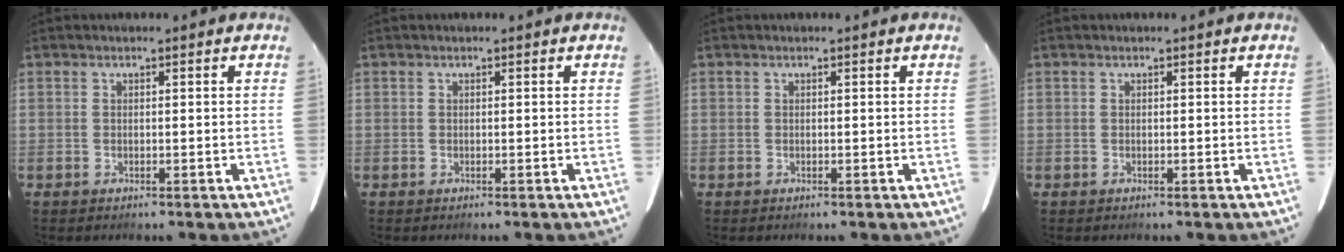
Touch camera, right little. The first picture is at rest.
{"total": 0.0}
{"total": 0.0}
{"total": 0.0}